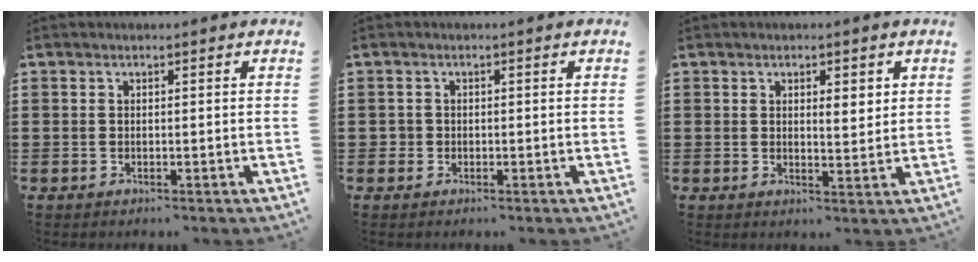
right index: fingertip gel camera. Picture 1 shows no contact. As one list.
[{"total": 0.9, "force": [-0.2, 0.9, 0.1], "torque": [-0.004, 0.005, -0.005]}, {"total": 2.6, "force": [1.1, 1.0, 2.2], "torque": [-0.028, 0.000, 0.013]}]